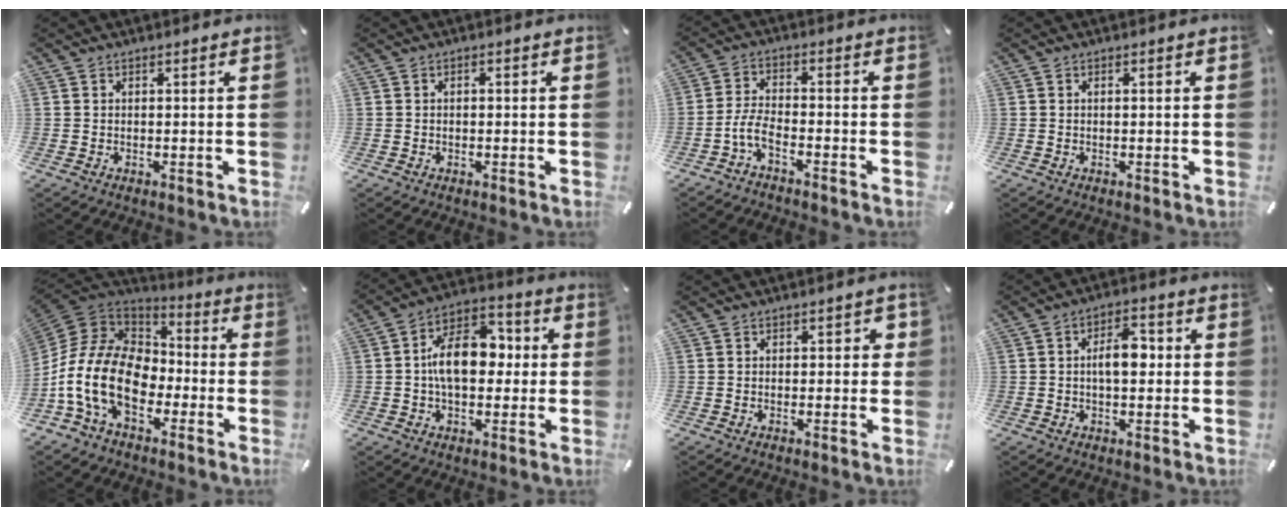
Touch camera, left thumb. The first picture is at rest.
{"total": 0.6, "force": [-0.1, 0.4, 0.5], "torque": [-0.010, 0.001, -0.003]}
{"total": 5.6, "force": [-3.4, 2.1, 3.9], "torque": [-0.092, 0.006, -0.067]}
{"total": 1.0, "force": [-0.1, 0.3, 0.9], "torque": [-0.017, 0.000, -0.002]}
{"total": 19.4, "force": [-6.8, 13.2, 12.5], "torque": [-0.280, 0.025, -0.118]}
{"total": 13.8, "force": [0.0, 8.6, 10.7], "torque": [-0.175, 0.007, 0.001]}
{"total": 2.1, "force": [-0.3, 1.3, 1.6], "torque": [-0.022, 0.005, -0.010]}
{"total": 7.2, "force": [0.2, 3.9, 6.1], "torque": [-0.090, 0.006, -0.003]}